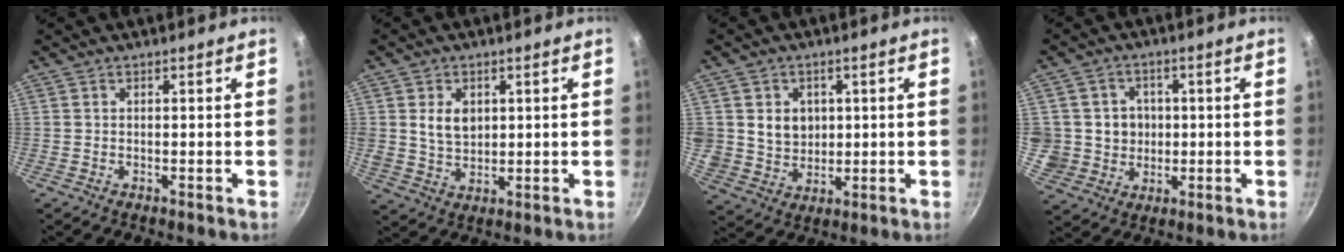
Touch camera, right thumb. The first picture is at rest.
{"total": 6.3, "force": [1.6, 4.6, 3.9], "torque": [-0.052, -0.015, 0.033]}
{"total": 8.4, "force": [1.7, 7.4, 3.6], "torque": [-0.040, -0.011, 0.038]}
{"total": 8.7, "force": [0.6, 8.4, 2.1], "torque": [-0.005, 0.005, 0.019]}